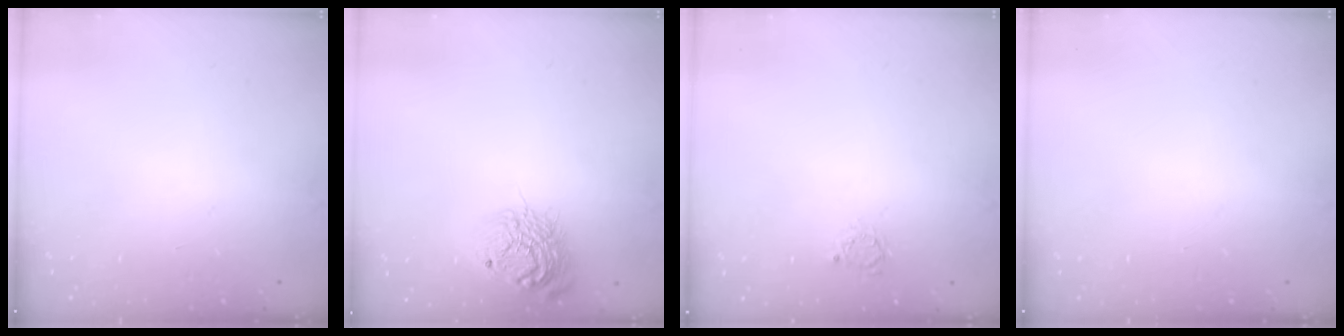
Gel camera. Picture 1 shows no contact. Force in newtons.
{"total": 14.8, "press": 14.7, "slide": 1.0}
{"total": 2.6, "press": 2.6, "slide": 0.4}
{"total": 0.0}